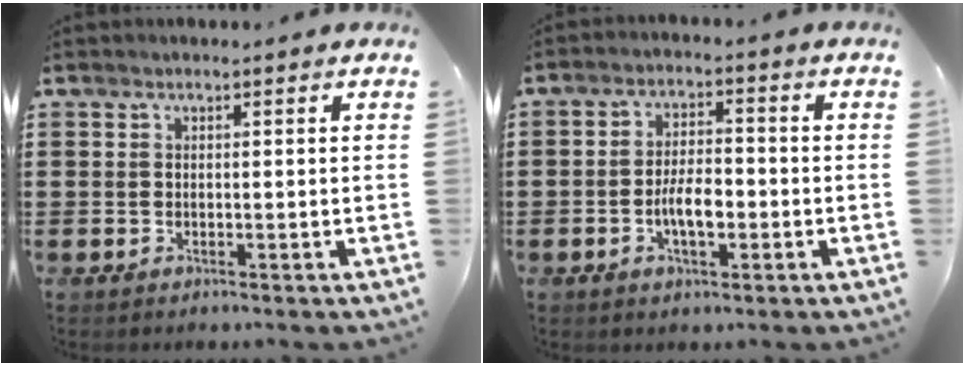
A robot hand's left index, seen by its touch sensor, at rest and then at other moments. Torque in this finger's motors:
{"motor_torque": [0.40, -0.03, 0.25, 0.10]}